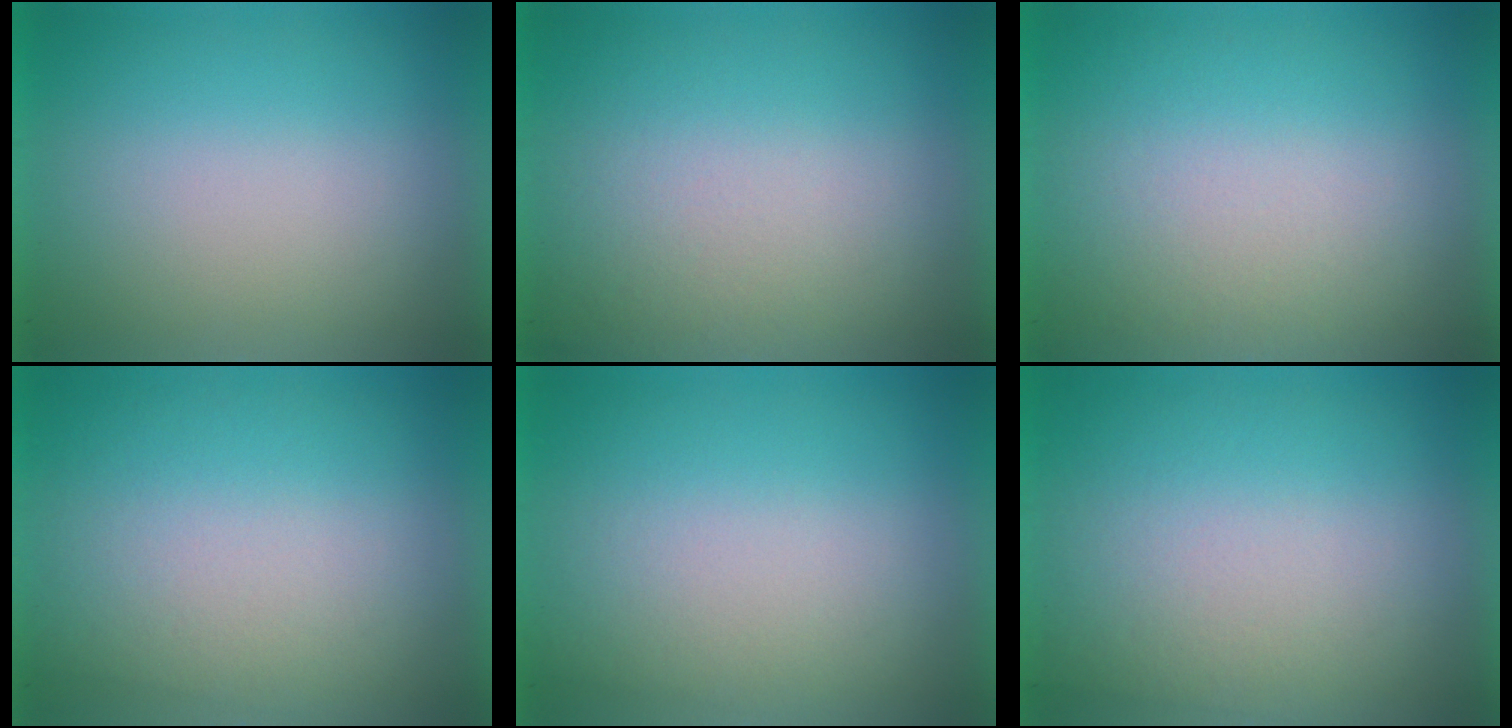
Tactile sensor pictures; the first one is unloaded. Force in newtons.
{"total": 2.7}
{"total": 2.7}
{"total": 2.6}
{"total": 2.3}
{"total": 2.9}